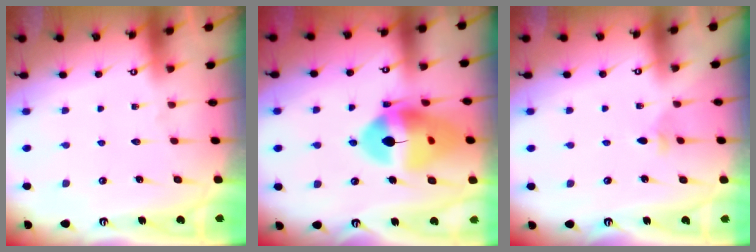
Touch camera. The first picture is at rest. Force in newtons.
{"total": 18.7, "press": 18.6, "slide": 2.6}
{"total": 2.5, "press": 2.4, "slide": 0.6}